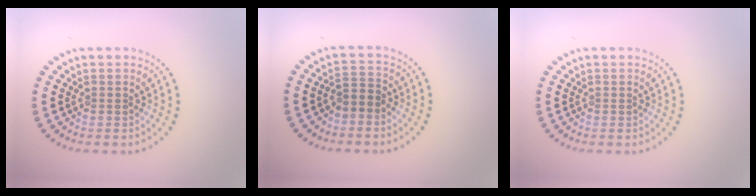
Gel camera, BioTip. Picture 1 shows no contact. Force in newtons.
{"total": 2.0, "press": 1.5, "slide": 1.3}
{"total": 0.0}